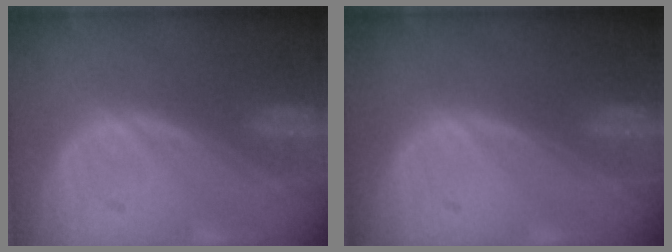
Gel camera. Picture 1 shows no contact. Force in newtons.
{"total": 0.0}